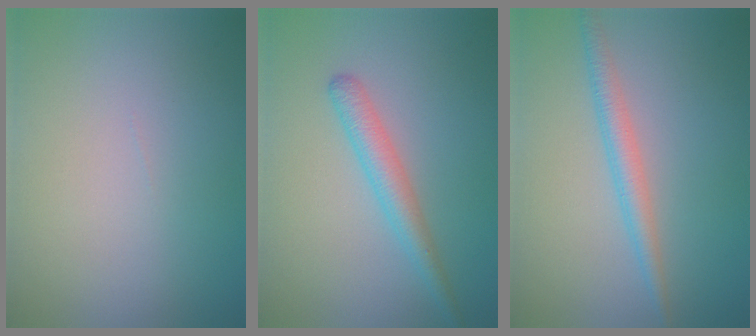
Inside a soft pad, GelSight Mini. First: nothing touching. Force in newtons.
{"total": 2.7, "press": 2.7, "slide": 0.0}
{"total": 2.3, "press": 2.3, "slide": 0.1}